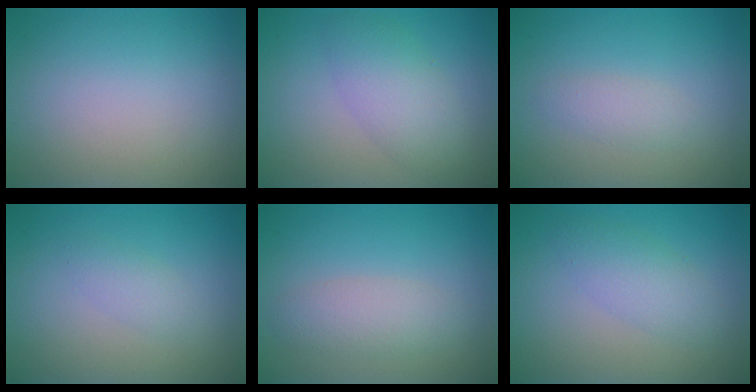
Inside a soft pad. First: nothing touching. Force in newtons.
{"total": 3.0, "press": 3.0, "slide": 0.1}
{"total": 1.4, "press": 1.4, "slide": 0.1}
{"total": 1.4, "press": 1.3, "slide": 0.1}
{"total": 2.6, "press": 2.6, "slide": 0.2}
{"total": 2.6, "press": 2.6, "slide": 0.1}